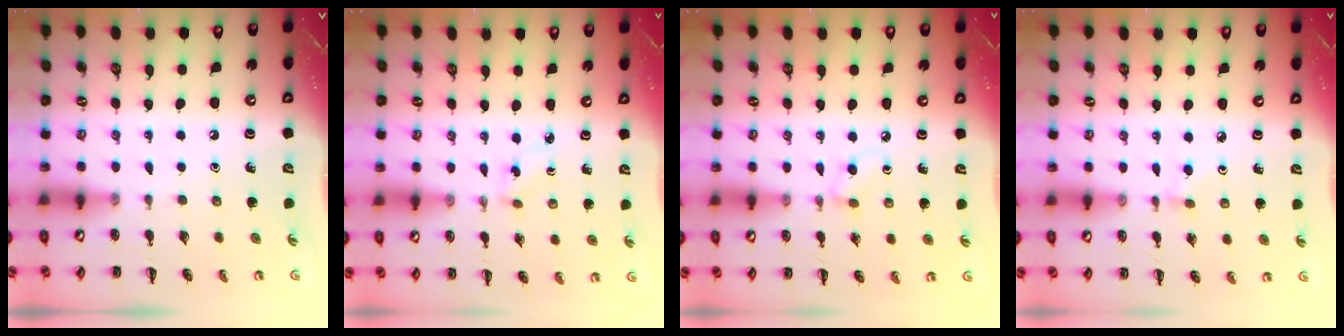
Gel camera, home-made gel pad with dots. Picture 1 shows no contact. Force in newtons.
{"total": 2.2, "press": 2.1, "slide": 0.8}
{"total": 4.0, "press": 3.8, "slide": 1.3}
{"total": 2.6, "press": 2.4, "slide": 1.1}